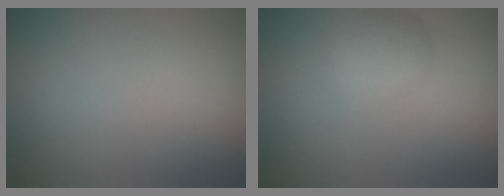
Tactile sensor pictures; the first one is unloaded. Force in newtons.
{"total": 2.8, "press": 2.8, "slide": 0.2}